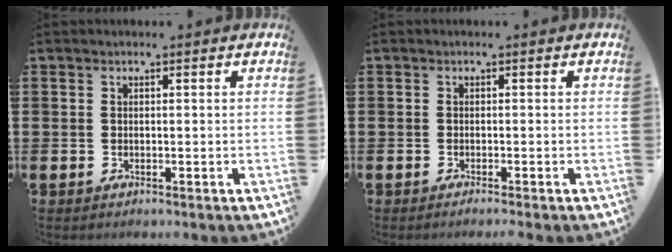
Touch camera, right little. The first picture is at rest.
{"total": 0.5, "force": [-0.4, -0.1, 0.3], "torque": [-0.004, -0.002, -0.008]}